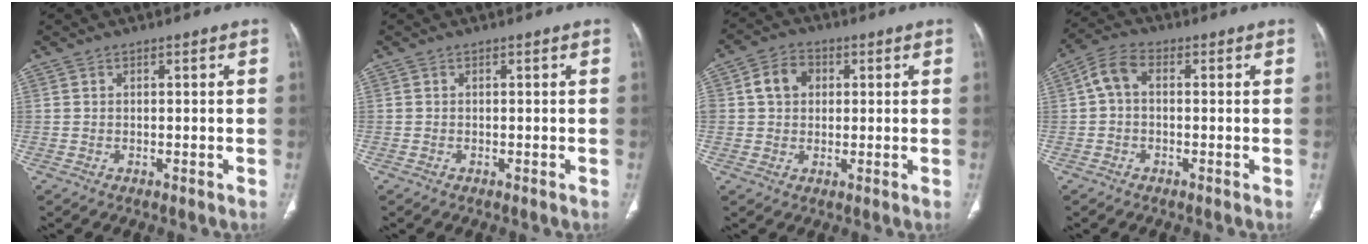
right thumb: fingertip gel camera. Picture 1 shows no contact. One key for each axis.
{"total": 0.0}
{"total": 6.7, "fx": 1.5, "fy": 5.3, "fz": 3.8, "tx": -0.050, "ty": 0.008, "tz": 0.021}
{"total": 5.0, "fx": 0.2, "fy": 3.2, "fz": 3.9, "tx": -0.072, "ty": 0.017, "tz": -0.006}